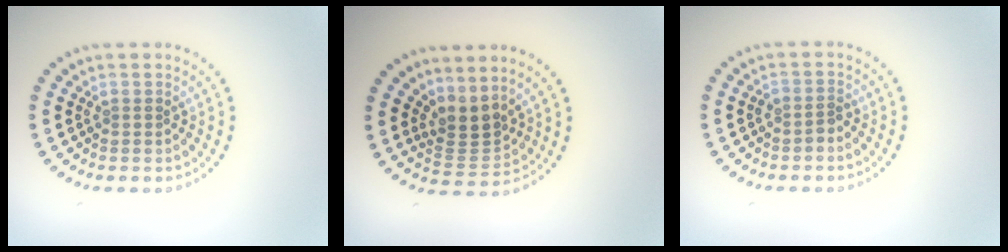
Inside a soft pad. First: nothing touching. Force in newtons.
{"total": 2.8, "press": 1.9, "slide": 2.1}
{"total": 1.3, "press": 0.9, "slide": 0.9}